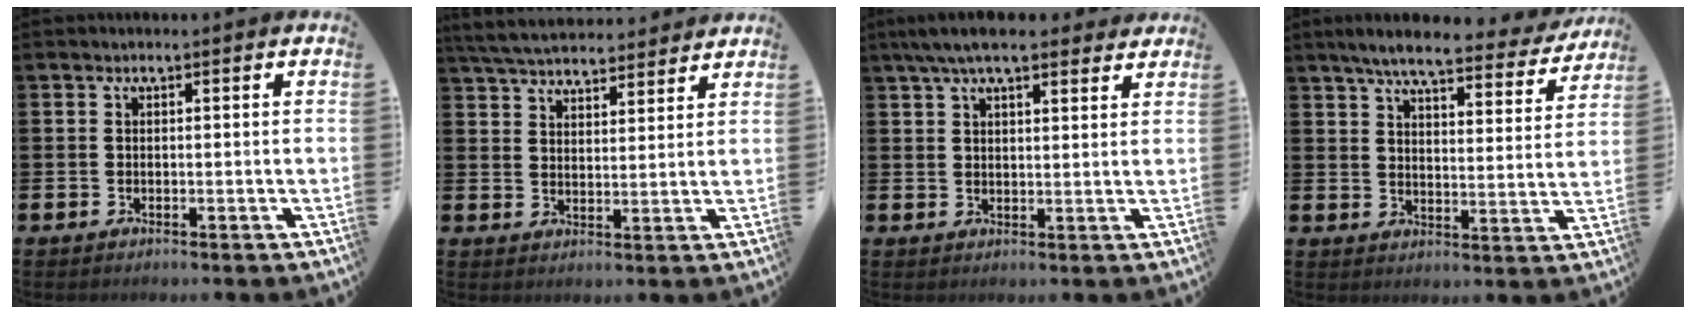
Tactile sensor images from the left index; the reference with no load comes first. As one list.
[{"total": 5.7, "force": [5.5, 1.0, 0.9], "torque": [-0.035, -0.031, 0.098]}, {"total": 6.0, "force": [5.1, 1.5, 2.8], "torque": [-0.059, -0.011, 0.092]}, {"total": 6.8, "force": [6.0, 0.9, 3.0], "torque": [-0.062, -0.036, 0.098]}]